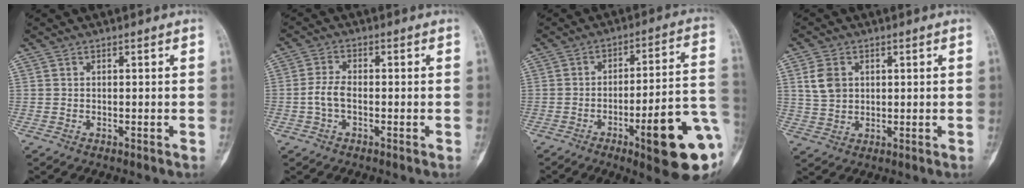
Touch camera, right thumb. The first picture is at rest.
{"total": 3.8, "force": [-1.0, 2.0, 3.0], "torque": [-0.067, 0.014, -0.022]}
{"total": 19.9, "force": [-6.8, 3.9, 18.3], "torque": [-0.200, 0.026, -0.085]}
{"total": 5.4, "force": [1.6, 4.2, 3.1], "torque": [-0.047, -0.001, 0.035]}